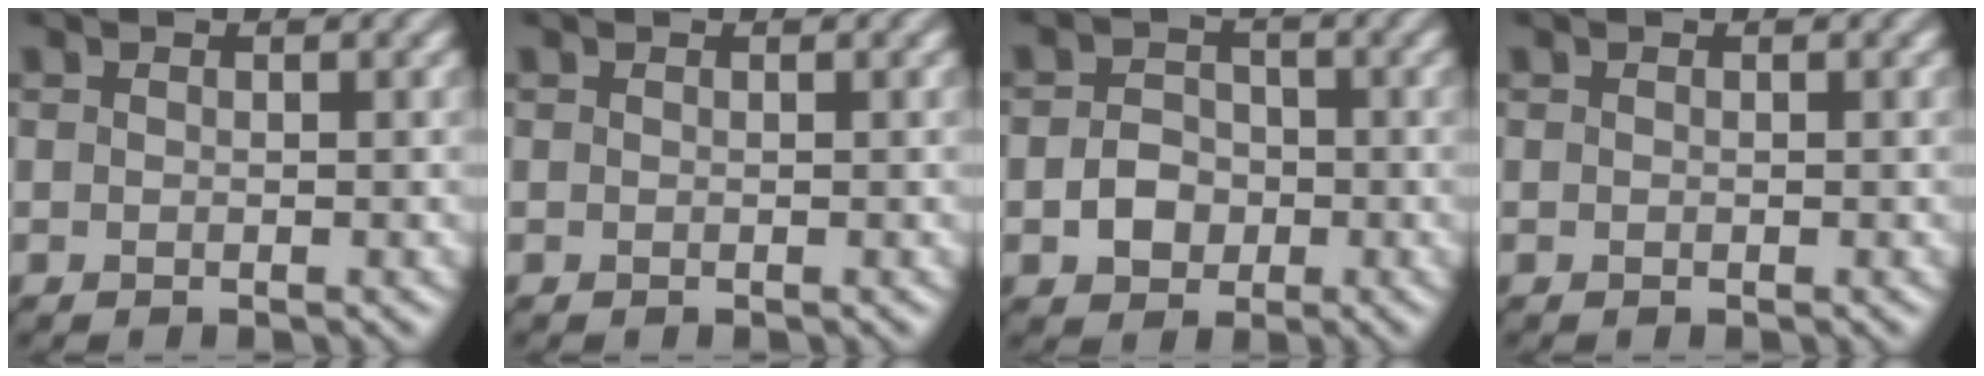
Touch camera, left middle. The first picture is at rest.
{"total": 0.0}
{"total": 3.1, "force": [-0.8, 2.5, 1.5], "torque": [-0.025, 0.000, -0.018]}
{"total": 0.0}